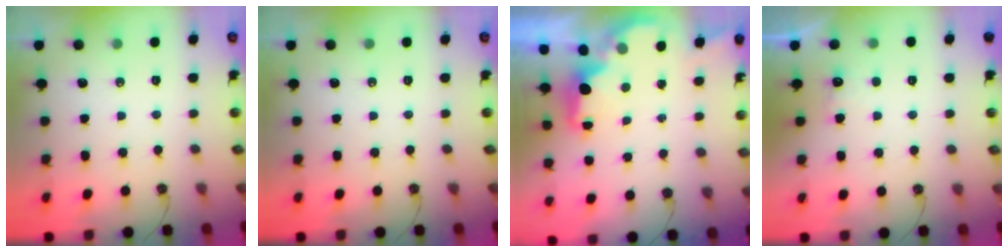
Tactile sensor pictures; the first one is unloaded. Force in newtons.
{"total": 0.0}
{"total": 2.2, "press": 2.1, "slide": 0.8}
{"total": 5.9, "press": 5.8, "slide": 1.2}